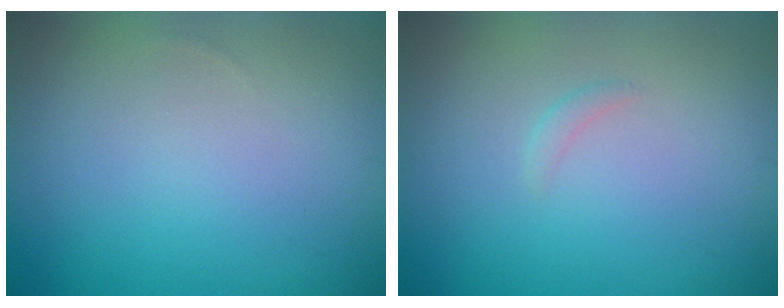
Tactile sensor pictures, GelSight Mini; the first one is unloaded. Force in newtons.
{"total": 0.6, "press": 0.6, "slide": 0.0}